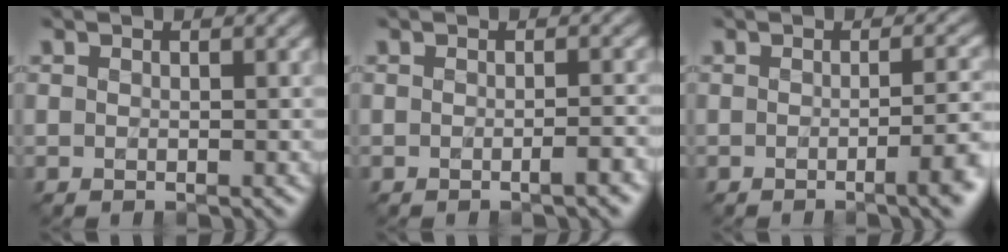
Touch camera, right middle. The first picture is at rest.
{"total": 1.7, "force": [-0.8, 0.3, 1.5], "torque": [-0.014, 0.005, -0.014]}
{"total": 4.1, "force": [-1.4, 1.0, 3.7], "torque": [-0.040, 0.000, -0.022]}